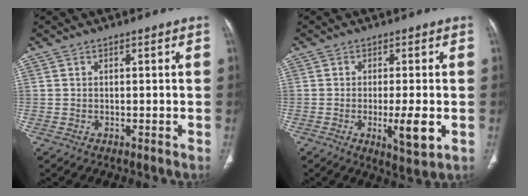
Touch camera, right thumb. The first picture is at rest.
{"total": 6.0, "force": [-1.4, 1.3, 5.7], "torque": [-0.092, -0.013, -0.022]}